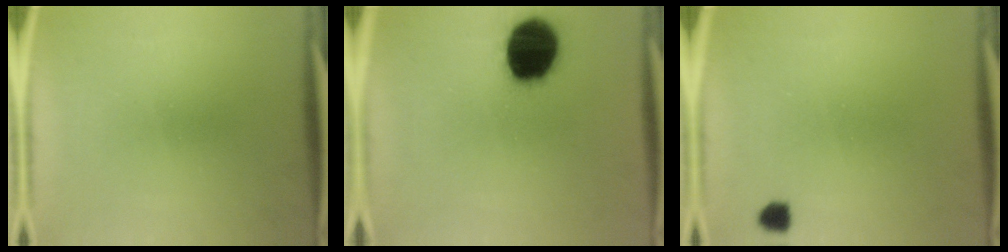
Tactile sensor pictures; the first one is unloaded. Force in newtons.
{"total": 19.3}
{"total": 2.0}